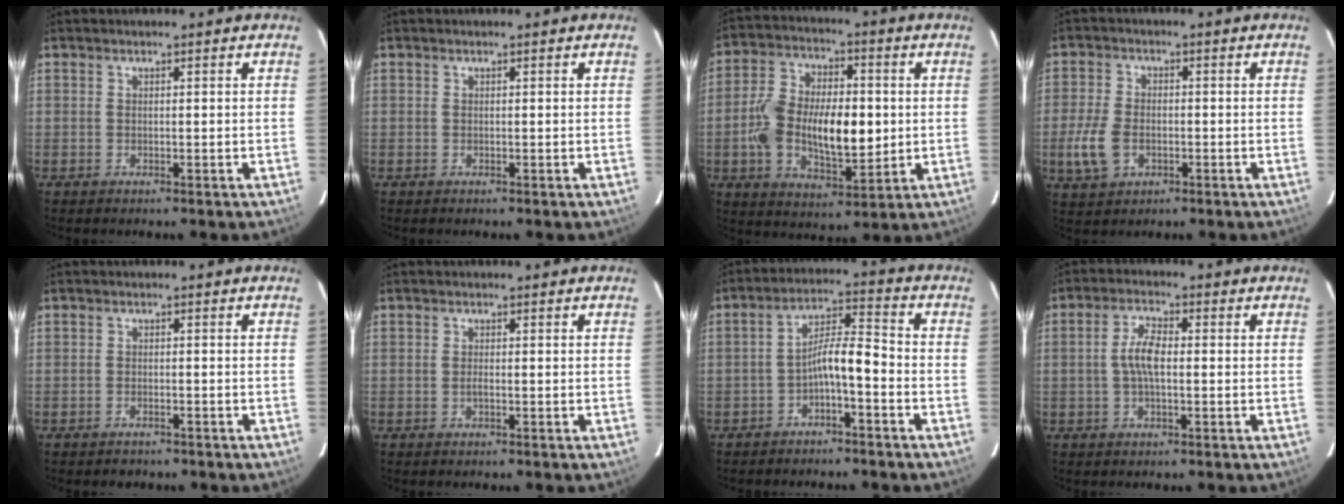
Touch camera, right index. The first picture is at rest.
{"total": 0.0}
{"total": 15.9, "force": [-1.1, 8.4, 13.5], "torque": [-0.264, 0.001, -0.017]}
{"total": 7.6, "force": [-2.3, 5.2, 5.1], "torque": [-0.125, -0.003, -0.038]}
{"total": 2.1, "force": [-1.8, 1.1, 0.4], "torque": [-0.011, 0.000, -0.024]}
{"total": 0.6, "force": [-0.2, 0.1, 0.6], "torque": [-0.012, 0.001, -0.004]}
{"total": 6.0, "force": [-3.3, 1.2, 4.9], "torque": [-0.103, 0.018, -0.056]}
{"total": 4.9, "force": [-0.3, 1.7, 4.6], "torque": [-0.095, 0.010, -0.007]}